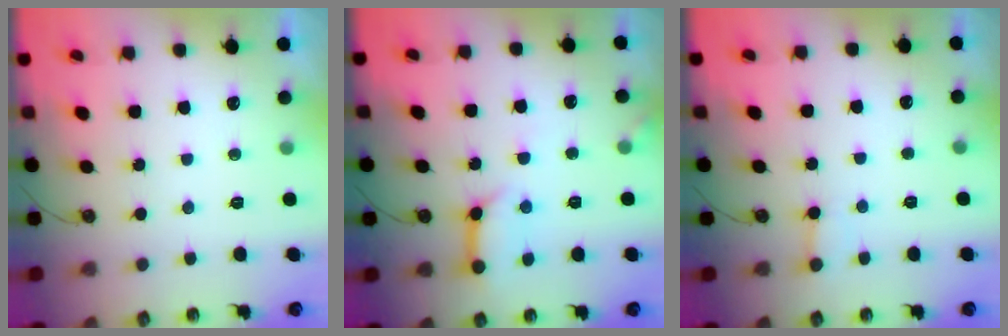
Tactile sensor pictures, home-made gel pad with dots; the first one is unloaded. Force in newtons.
{"total": 10.8, "press": 10.8, "slide": 0.9}
{"total": 2.2, "press": 2.2, "slide": 0.2}